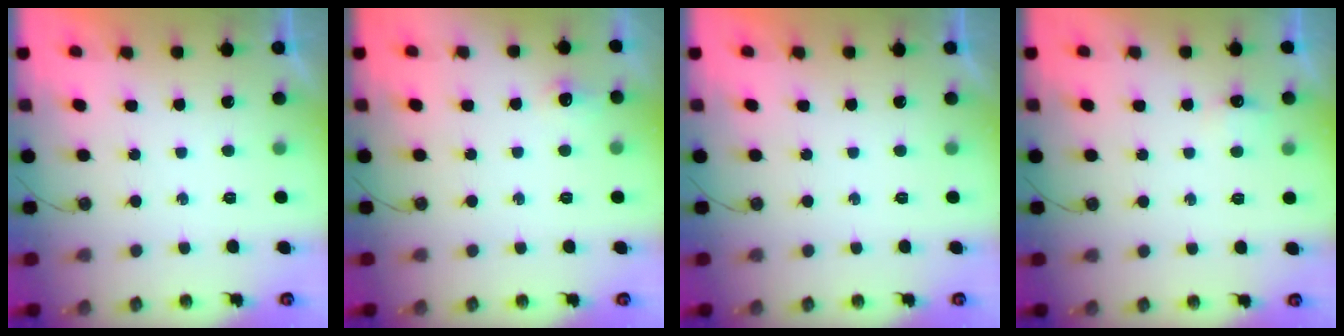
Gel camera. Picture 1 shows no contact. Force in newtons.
{"total": 6.1, "press": 6.0, "slide": 1.0}
{"total": 0.0}
{"total": 4.1, "press": 4.0, "slide": 1.0}